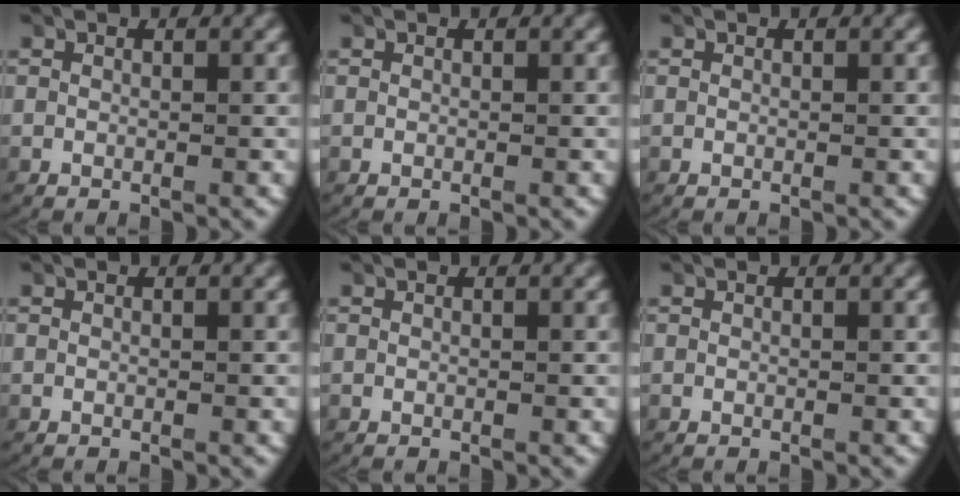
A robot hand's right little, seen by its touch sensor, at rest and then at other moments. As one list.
[{"total": 0.0}, {"total": 0.0}, {"total": 0.0}, {"total": 0.0}, {"total": 0.0}]